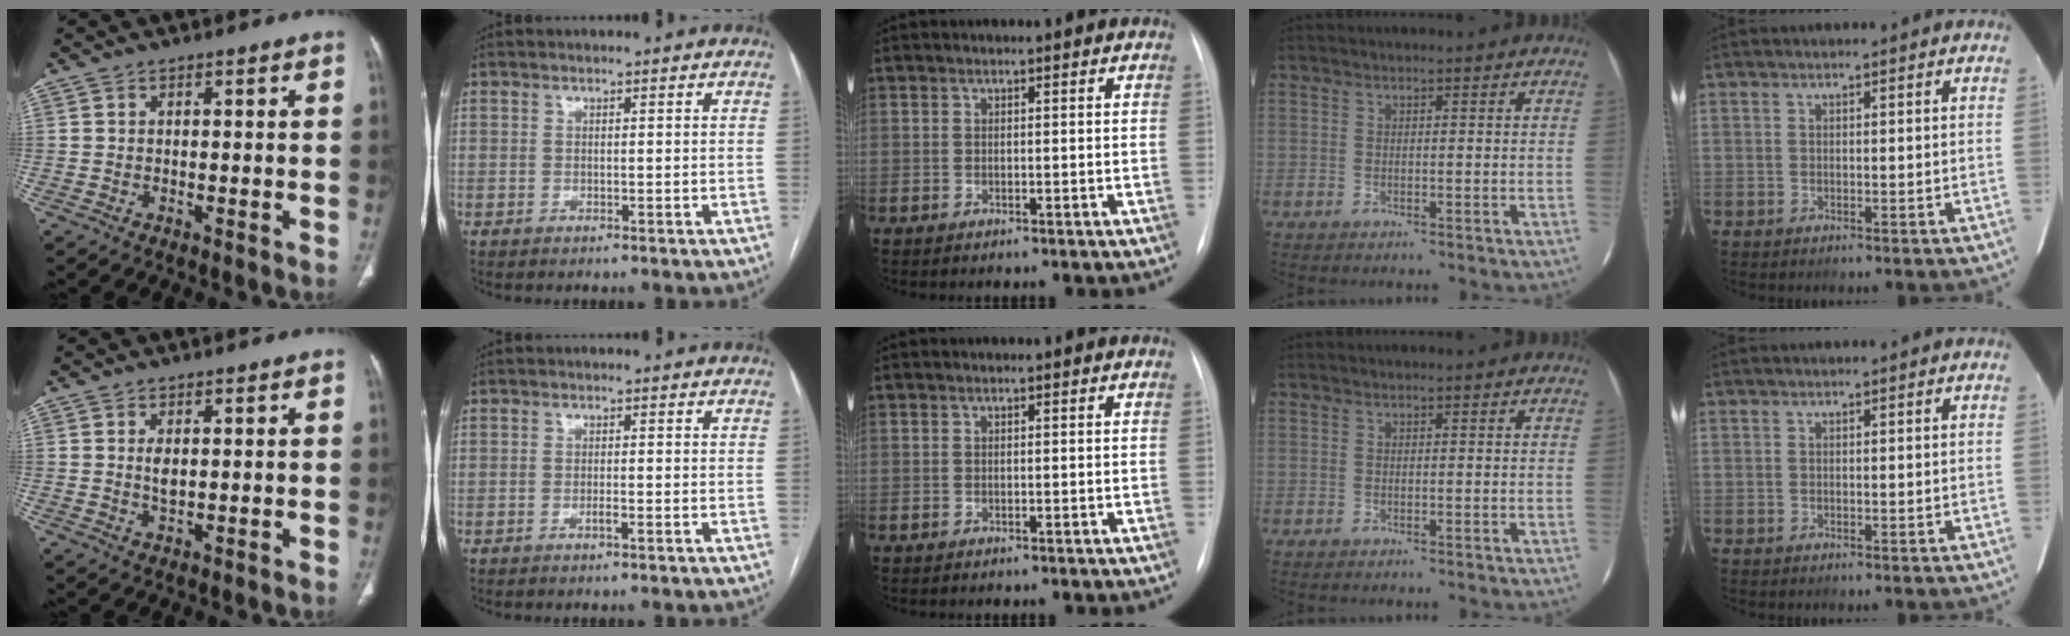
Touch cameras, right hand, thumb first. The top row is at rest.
{"thumb": {"total": 2.2, "force": [0.5, 1.0, 1.9], "torque": [-0.033, -0.005, 0.011]}, "index": {"total": 1.0, "force": [-0.5, 0.1, 0.9], "torque": [-0.019, 0.001, -0.007]}}